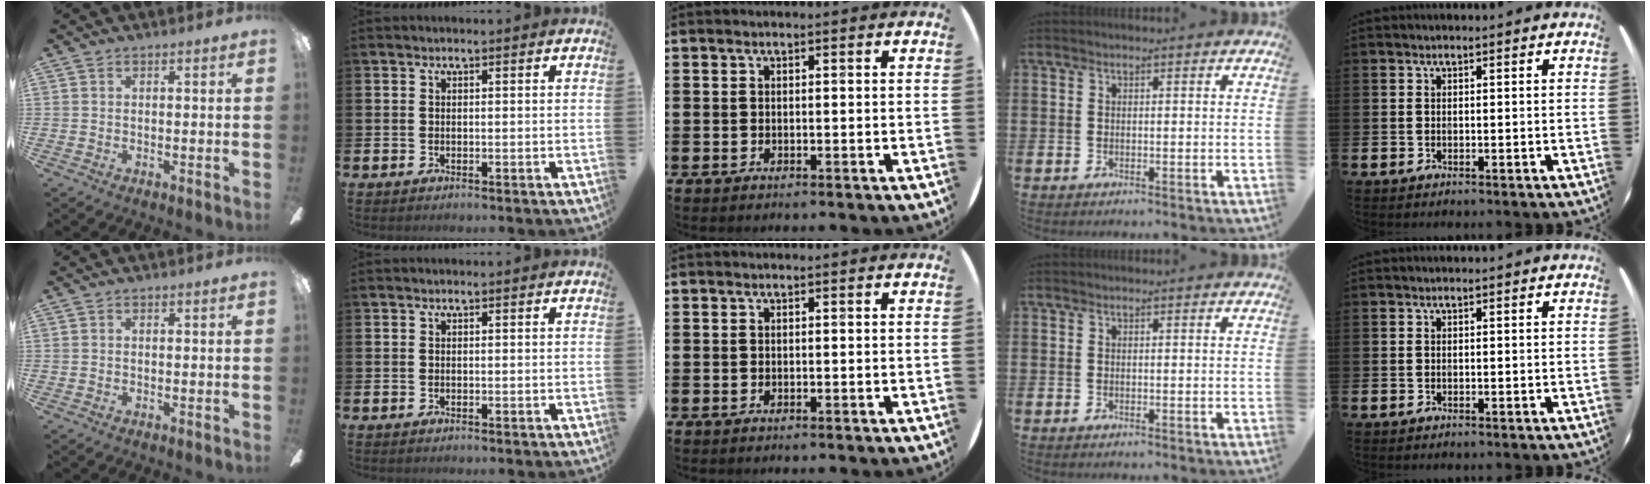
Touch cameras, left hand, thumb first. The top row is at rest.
{}